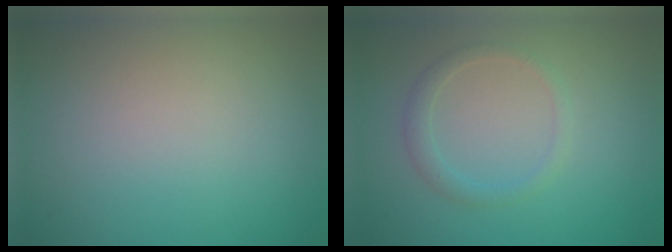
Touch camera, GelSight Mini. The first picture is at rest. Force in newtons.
{"total": 1.5, "press": 1.5, "slide": 0.1}